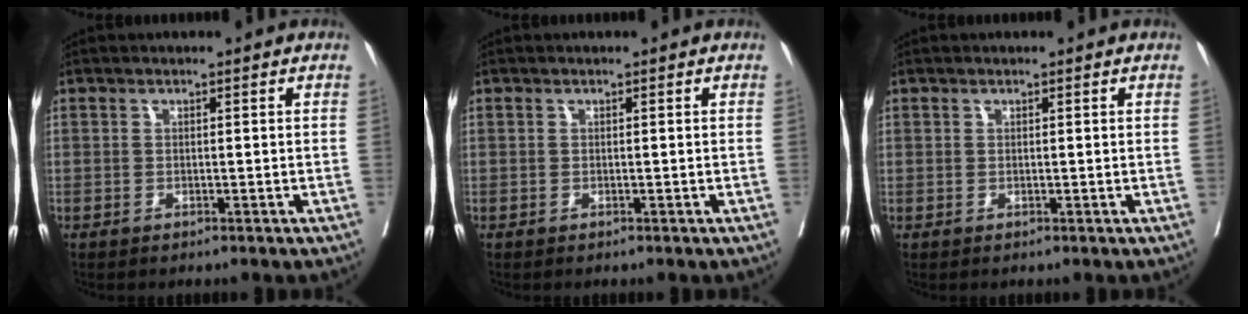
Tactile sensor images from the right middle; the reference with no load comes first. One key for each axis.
{"total": 0.0}
{"total": 0.5, "fx": 0.3, "fy": 0.4, "fz": 0.0, "tx": 0.002, "ty": 0.000, "tz": 0.004}